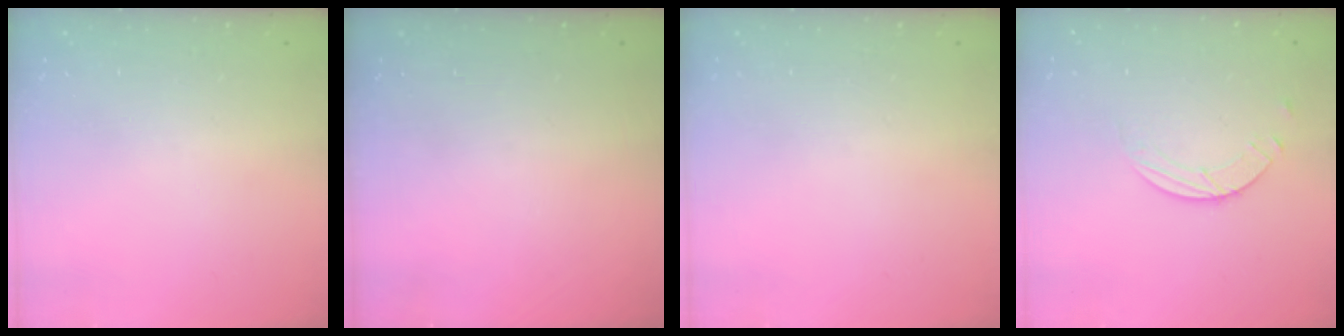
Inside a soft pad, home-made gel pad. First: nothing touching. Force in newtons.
{"total": 0.0}
{"total": 0.0}
{"total": 2.6, "press": 2.6, "slide": 0.3}